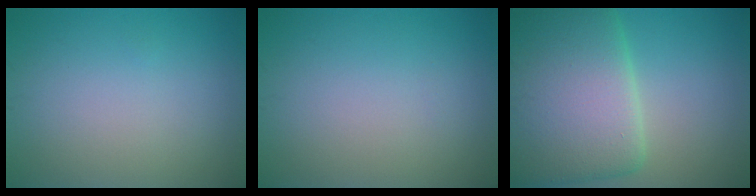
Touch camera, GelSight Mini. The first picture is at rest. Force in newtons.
{"total": 0.0}
{"total": 12.4, "press": 12.3, "slide": 0.6}